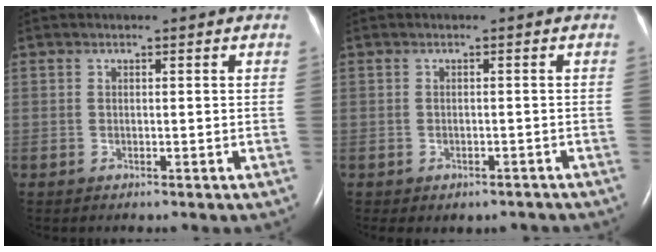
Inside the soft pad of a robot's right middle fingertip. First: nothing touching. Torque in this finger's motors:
{"motor_torque": [0.52, -0.54, 0.13, 0.05]}